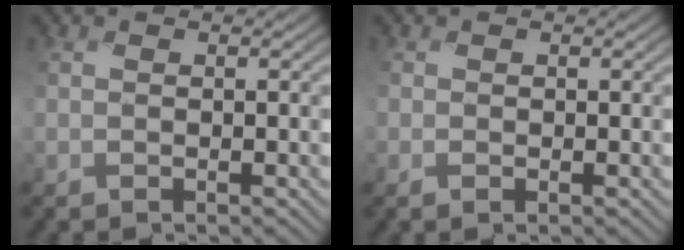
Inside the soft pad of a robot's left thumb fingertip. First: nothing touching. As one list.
[{"total": 0.7, "force": [-0.2, 0.5, 0.4], "torque": [-0.011, -0.003, -0.005]}]